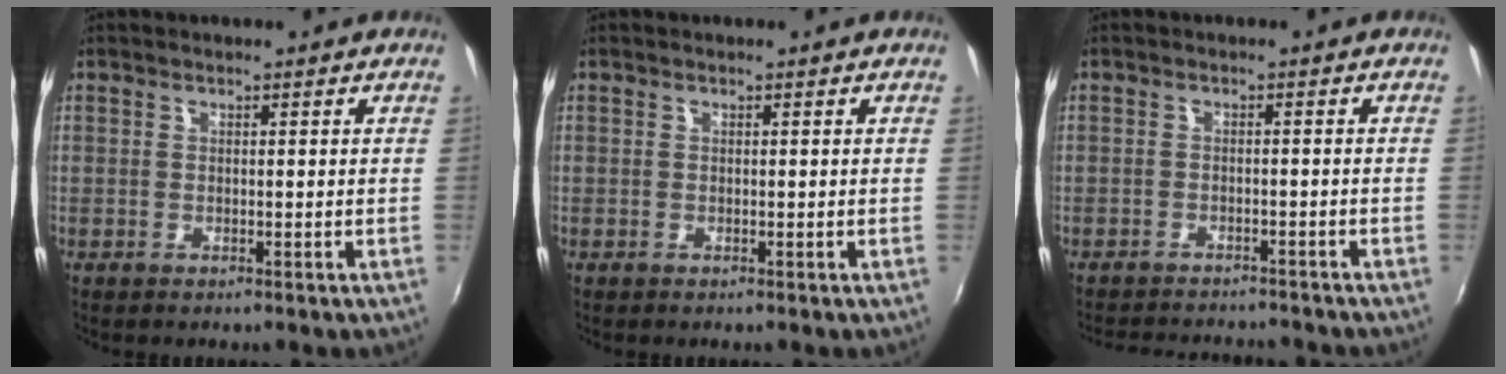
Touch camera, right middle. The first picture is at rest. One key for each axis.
{"total": 0.0}
{"total": 9.2, "fx": -8.5, "fy": 2.0, "fz": 2.9, "tx": -0.071, "ty": -0.009, "tz": -0.122}